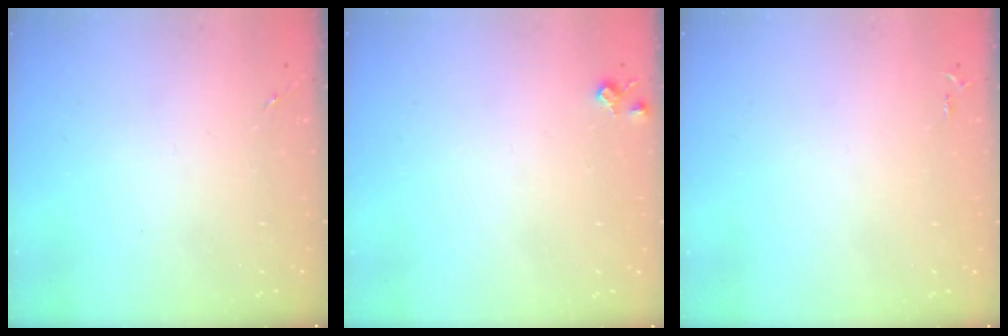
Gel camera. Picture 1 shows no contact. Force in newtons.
{"total": 5.7, "press": 5.6, "slide": 0.9}
{"total": 2.5, "press": 2.5, "slide": 0.3}